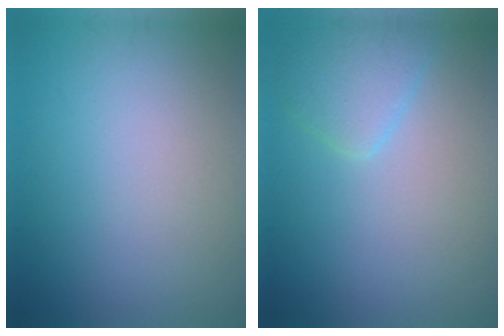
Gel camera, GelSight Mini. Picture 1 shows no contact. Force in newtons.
{"total": 2.5, "press": 2.5, "slide": 0.2}